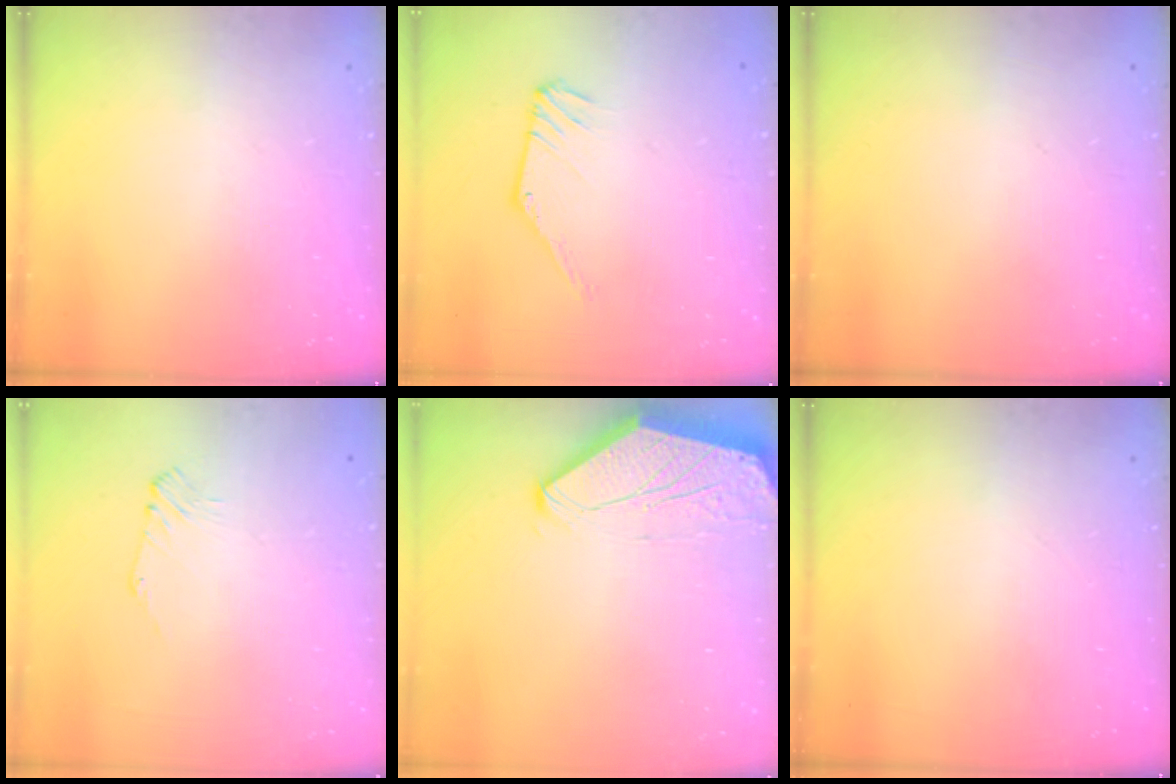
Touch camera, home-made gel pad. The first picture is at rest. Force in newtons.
{"total": 3.5, "press": 3.5, "slide": 0.1}
{"total": 0.0}
{"total": 1.1, "press": 1.0, "slide": 0.4}
{"total": 0.0}
{"total": 0.0}